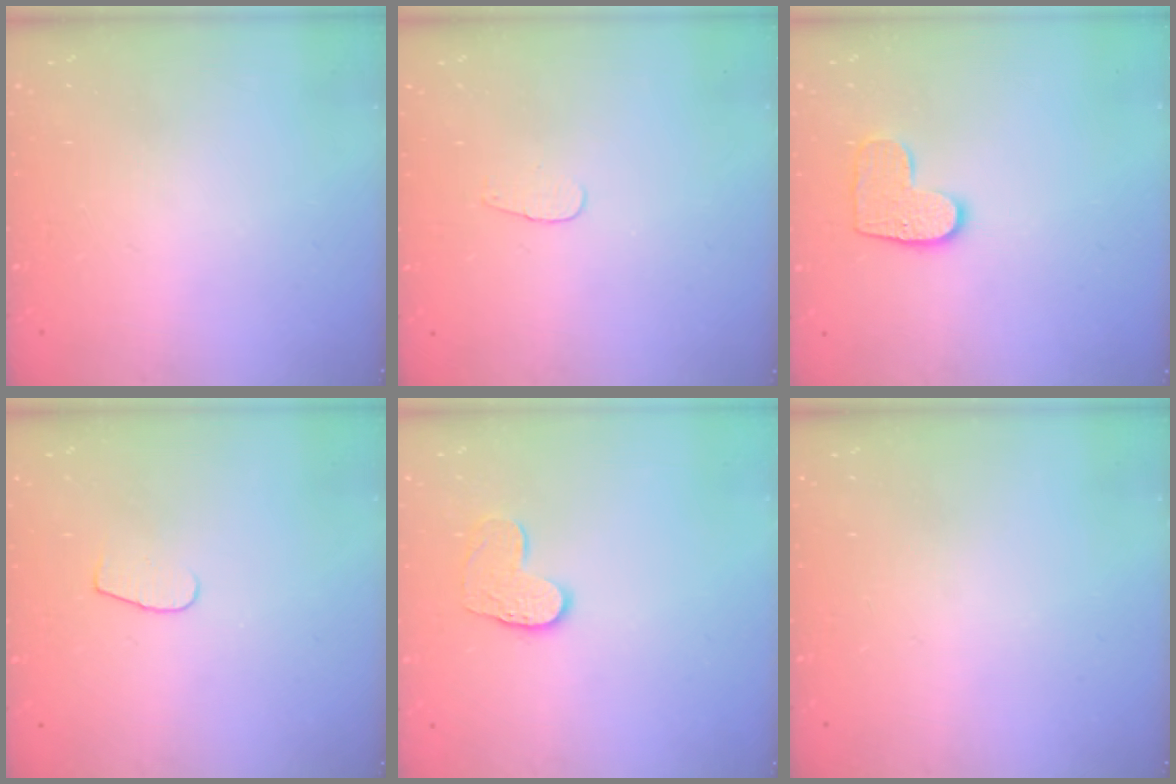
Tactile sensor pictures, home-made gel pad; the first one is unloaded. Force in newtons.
{"total": 3.2, "press": 3.2, "slide": 0.3}
{"total": 9.2, "press": 9.2, "slide": 0.3}
{"total": 4.6, "press": 4.5, "slide": 0.4}
{"total": 8.8, "press": 8.8, "slide": 0.7}
{"total": 0.0}